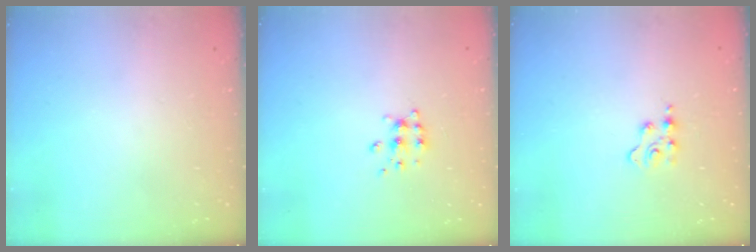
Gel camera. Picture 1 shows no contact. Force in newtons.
{"total": 6.4, "press": 6.3, "slide": 0.7}
{"total": 2.9, "press": 2.9, "slide": 0.4}